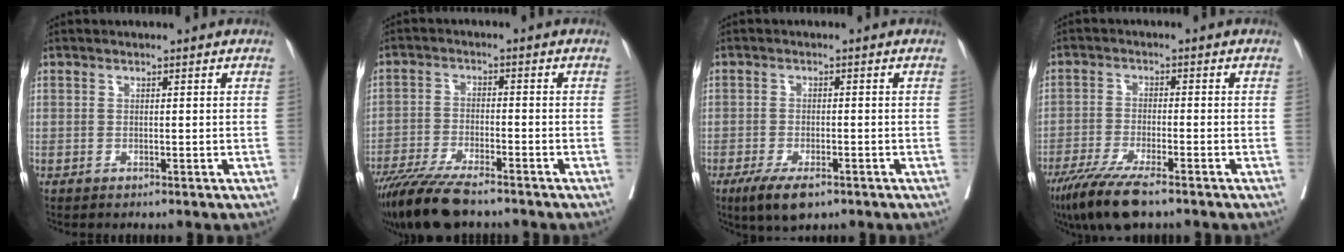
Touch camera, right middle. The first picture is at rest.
{"total": 10.5, "force": [-8.7, 1.4, 5.8], "torque": [-0.096, -0.027, -0.148]}
{"total": 5.8, "force": [-3.8, 1.9, 4.0], "torque": [-0.070, -0.011, -0.061]}
{"total": 8.8, "force": [-6.4, 1.0, 5.9], "torque": [-0.103, -0.022, -0.111]}